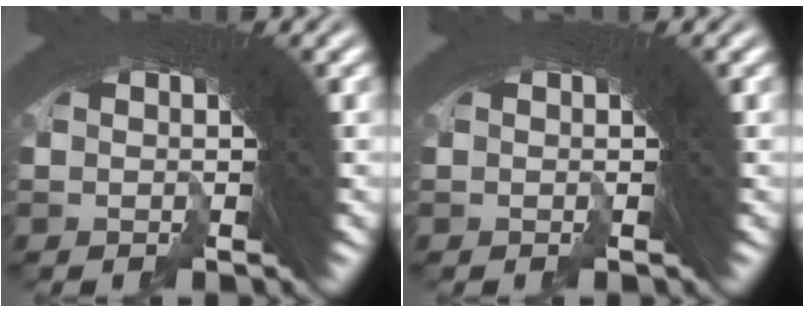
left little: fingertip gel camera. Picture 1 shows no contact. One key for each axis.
{"total": 0.0}